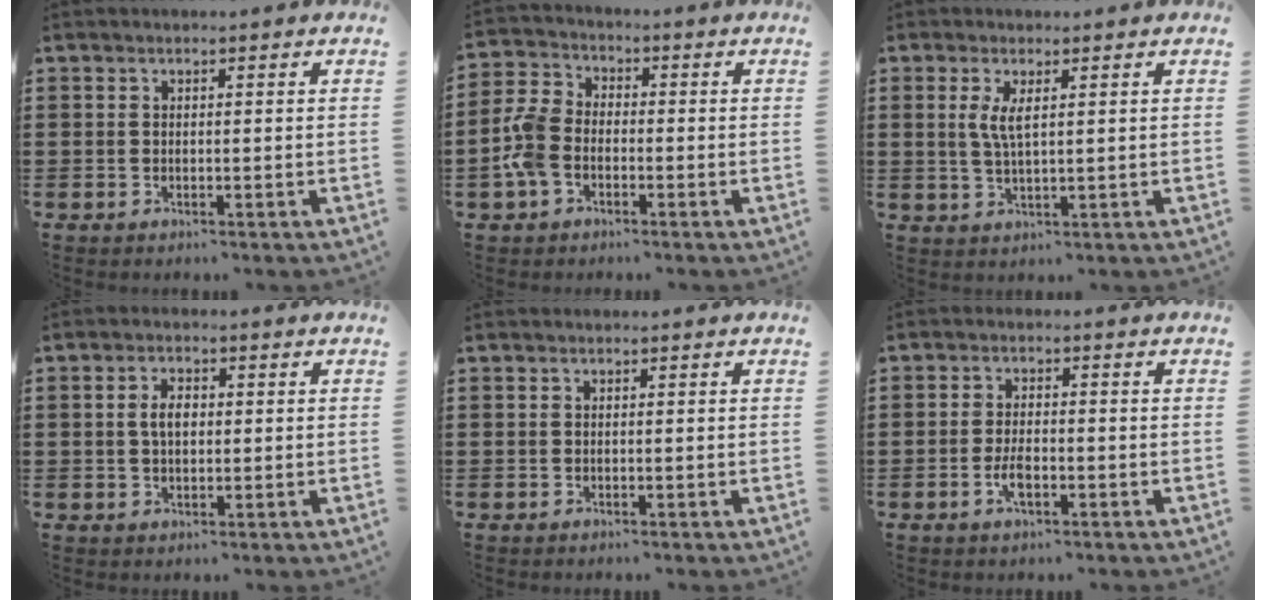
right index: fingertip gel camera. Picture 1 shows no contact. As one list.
[{"total": 6.3, "force": [-2.1, 4.1, 4.2], "torque": [-0.126, 0.000, -0.052]}, {"total": 3.4, "force": [1.0, 0.8, 3.2], "torque": [-0.066, 0.003, 0.016]}, {"total": 3.3, "force": [0.3, 1.8, 2.7], "torque": [-0.055, 0.008, 0.004]}, {"total": 0.0}, {"total": 3.3, "force": [-1.4, 1.1, 2.7], "torque": [-0.062, -0.004, -0.028]}]